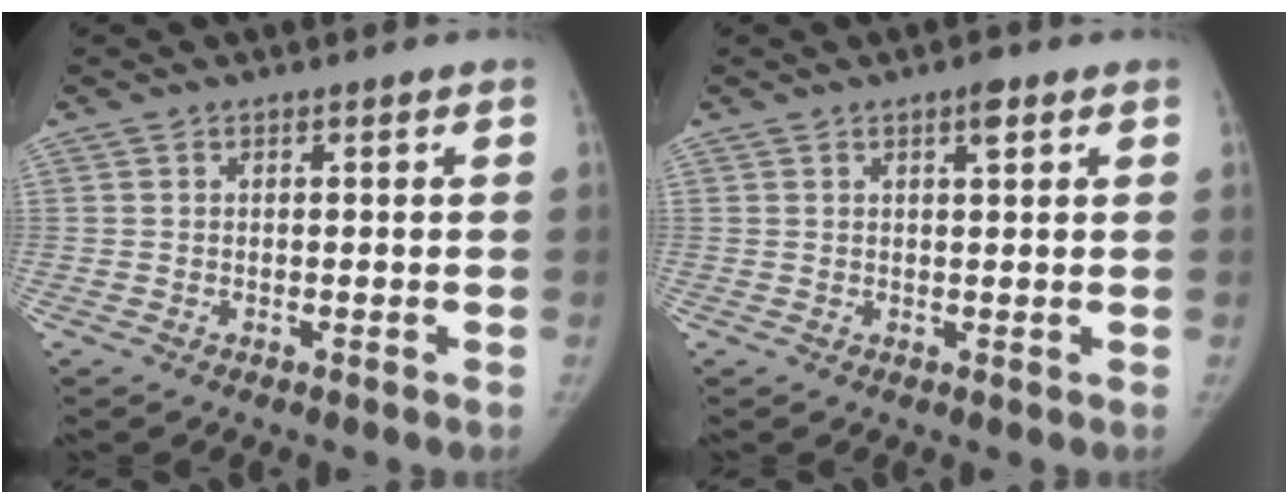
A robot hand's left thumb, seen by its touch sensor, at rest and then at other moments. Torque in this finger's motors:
{"motor_torque": [0.09, -0.15, 0.48, -0.37, 0.08]}